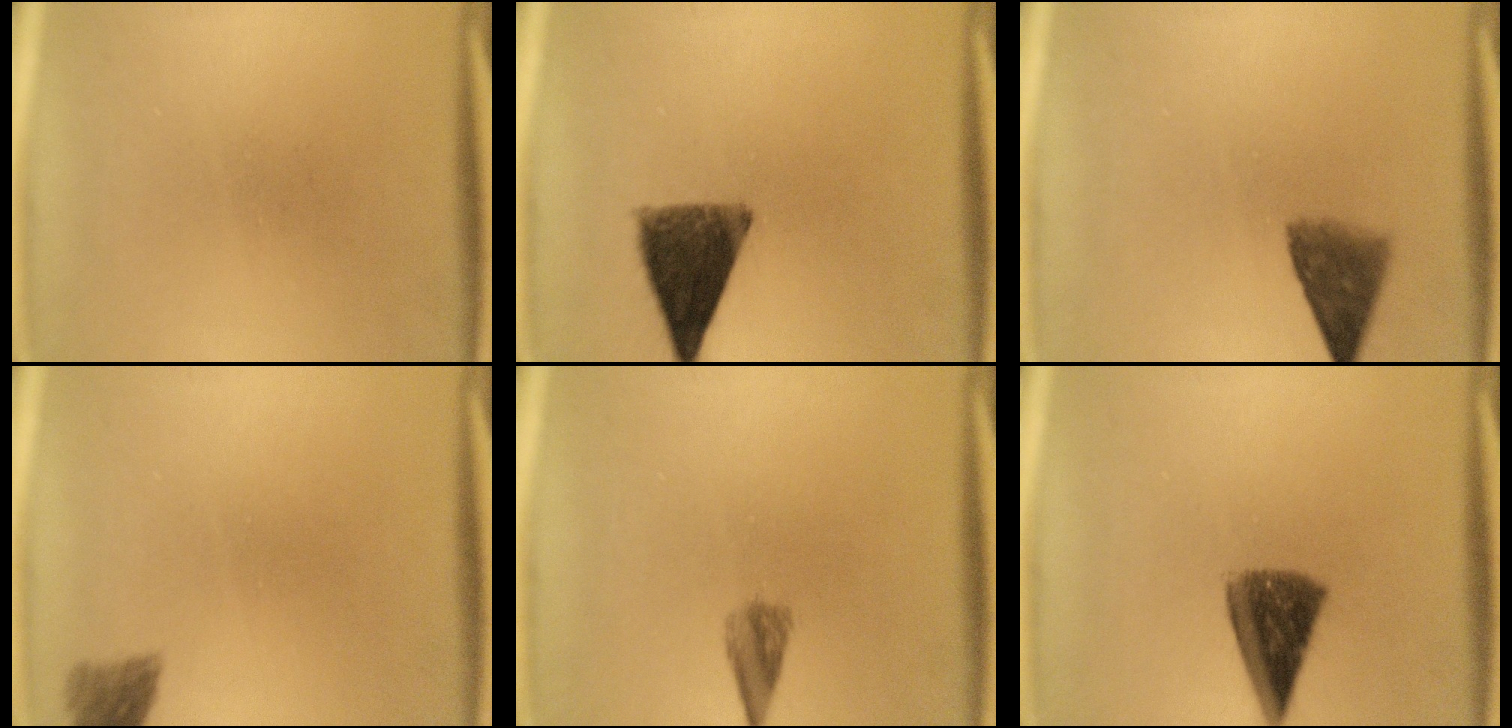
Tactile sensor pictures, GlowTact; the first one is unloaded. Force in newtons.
{"total": 10.3}
{"total": 5.4}
{"total": 2.8}
{"total": 2.5}
{"total": 8.8}